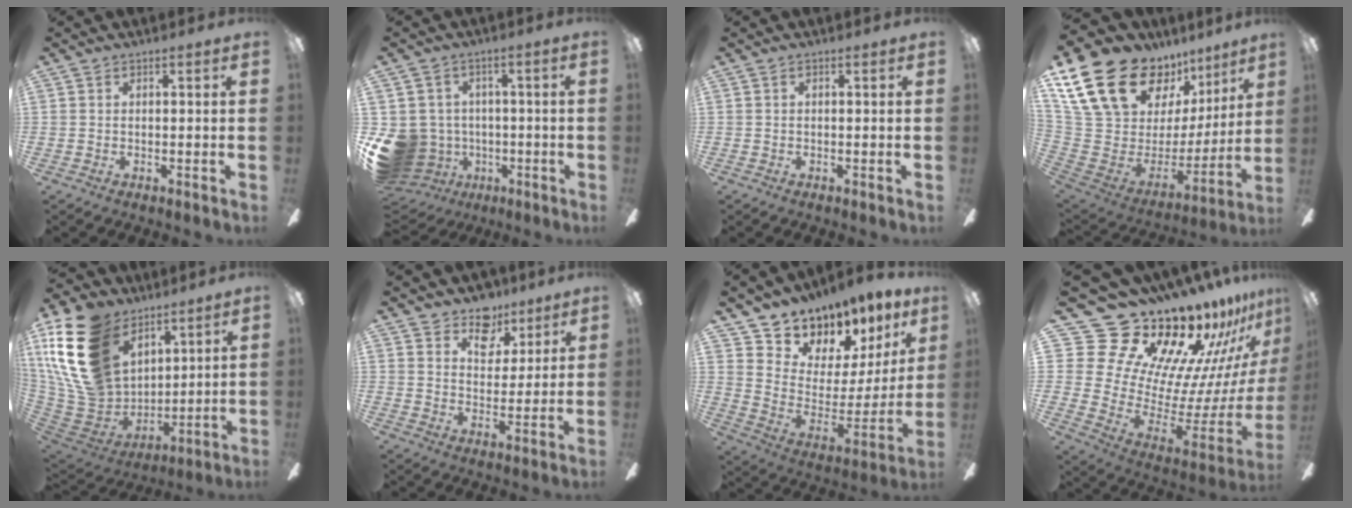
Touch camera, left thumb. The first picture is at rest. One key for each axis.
{"total": 12.0, "fx": -2.9, "fy": 10.8, "fz": 4.2, "tx": -0.132, "ty": 0.016, "tz": -0.045}
{"total": 0.0}
{"total": 26.0, "fx": 17.4, "fy": 13.6, "fz": 13.8, "tx": -0.260, "ty": -0.114, "tz": 0.336}
{"total": 24.0, "fx": 11.6, "fy": 16.2, "fz": 13.4, "tx": -0.323, "ty": -0.051, "tz": 0.217}
{"total": 9.3, "fx": 6.8, "fy": 5.9, "fz": 2.6, "tx": -0.033, "ty": -0.045, "tz": 0.125}
{"total": 8.2, "fx": 6.8, "fy": 4.7, "fz": -0.2, "tx": -0.013, "ty": -0.090, "tz": 0.123}
{"total": 25.0, "fx": 19.6, "fy": 11.8, "fz": 9.9, "tx": -0.141, "ty": -0.194, "tz": 0.397}